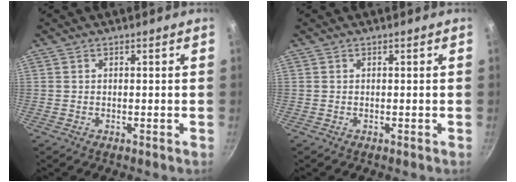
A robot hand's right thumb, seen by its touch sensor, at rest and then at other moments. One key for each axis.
{"total": 0.0}